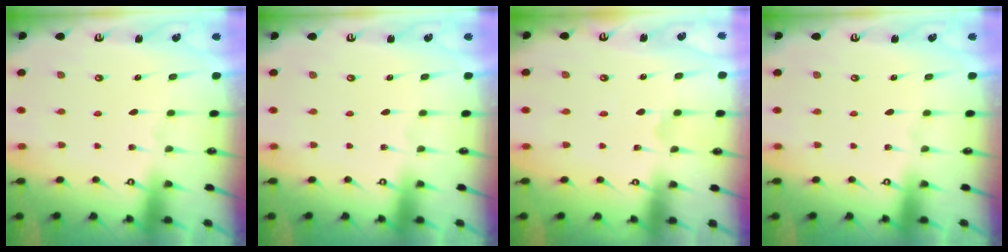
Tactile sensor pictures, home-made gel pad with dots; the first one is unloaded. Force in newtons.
{"total": 0.0}
{"total": 2.2, "press": 2.2, "slide": 0.4}
{"total": 0.0}